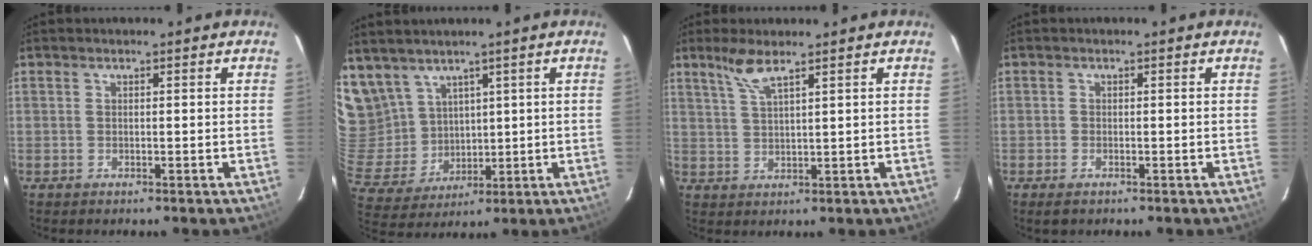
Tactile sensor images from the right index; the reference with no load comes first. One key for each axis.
{"total": 10.4, "fx": 7.1, "fy": 6.9, "fz": 2.9, "tx": -0.066, "ty": 0.012, "tz": 0.171}
{"total": 4.2, "fx": 3.1, "fy": 0.3, "fz": 2.8, "tx": -0.060, "ty": 0.001, "tz": 0.065}
{"total": 1.7, "fx": -1.2, "fy": 0.8, "fz": 0.9, "tx": -0.018, "ty": -0.005, "tz": -0.023}